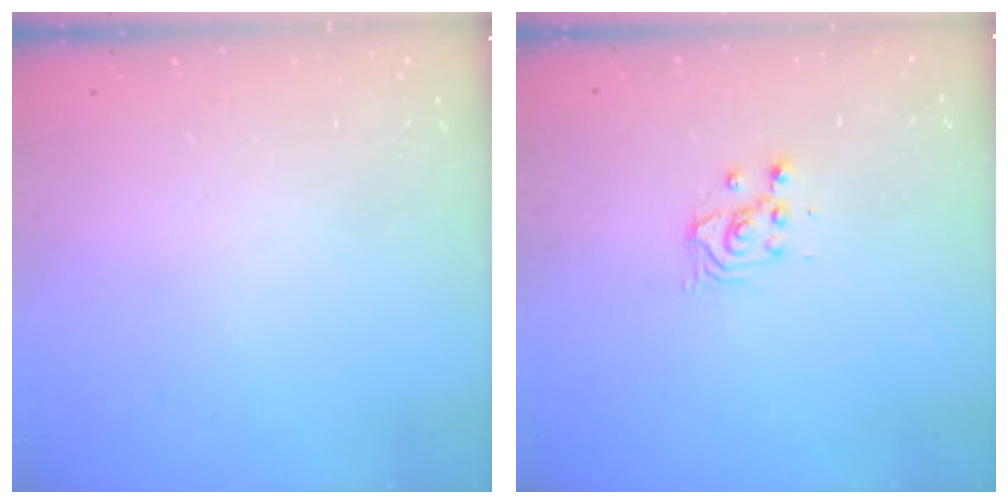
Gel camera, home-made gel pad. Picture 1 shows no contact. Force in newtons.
{"total": 2.8, "press": 2.8, "slide": 0.1}